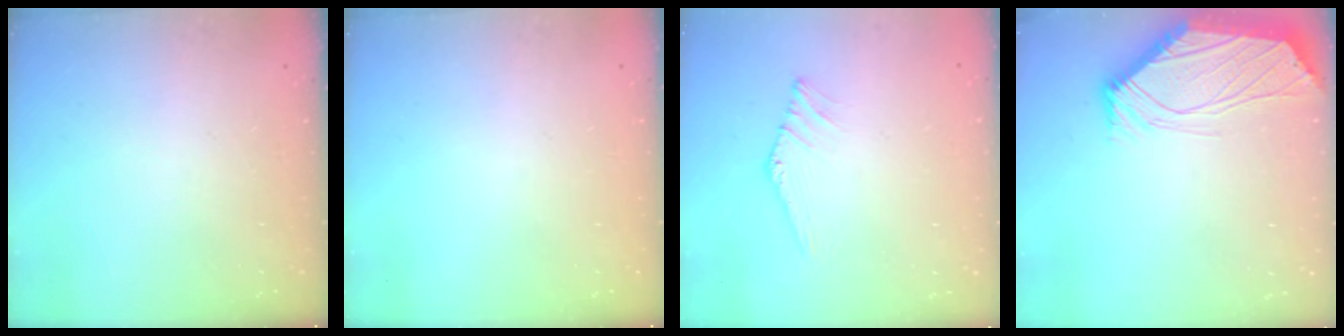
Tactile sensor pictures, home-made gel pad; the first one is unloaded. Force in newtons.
{"total": 0.0}
{"total": 0.9, "press": 0.8, "slide": 0.4}
{"total": 3.4, "press": 3.3, "slide": 0.6}